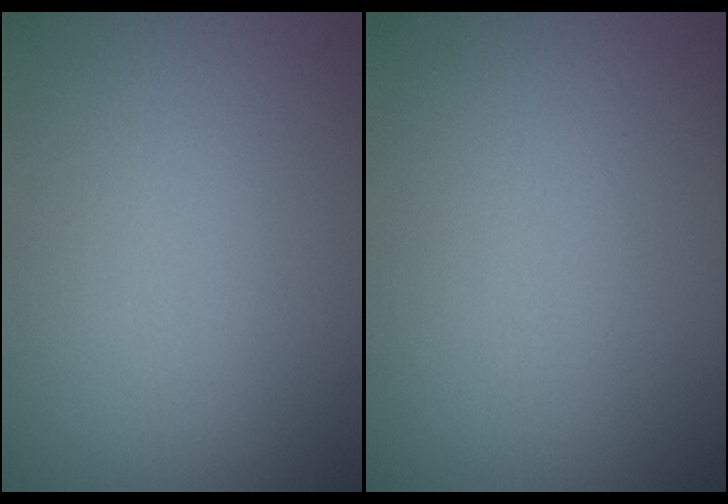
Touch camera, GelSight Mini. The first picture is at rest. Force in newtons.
{"total": 0.0}